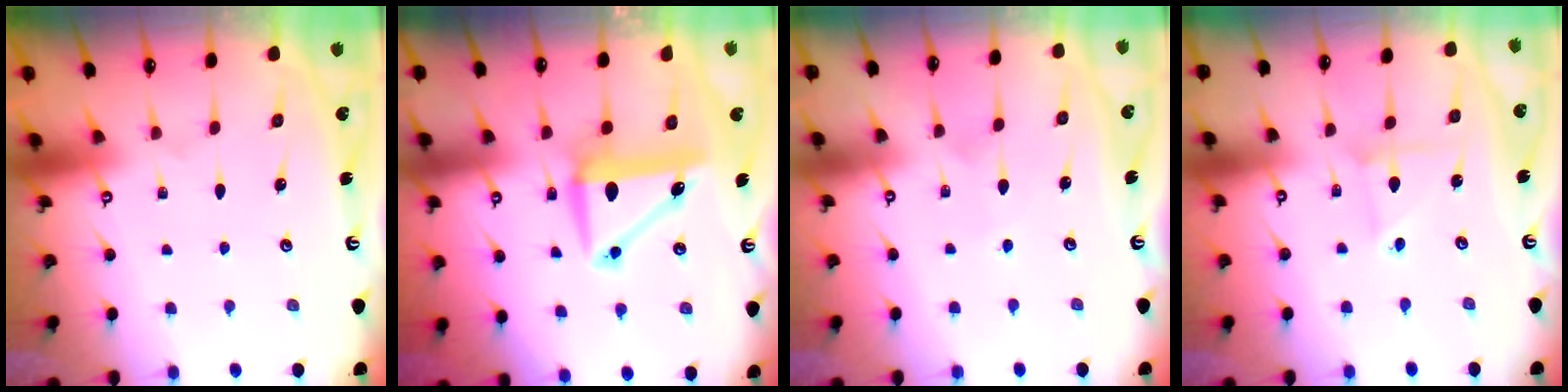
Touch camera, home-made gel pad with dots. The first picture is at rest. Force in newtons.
{"total": 8.4, "press": 8.2, "slide": 1.7}
{"total": 3.8, "press": 3.8, "slide": 0.4}
{"total": 2.9, "press": 2.9, "slide": 0.3}